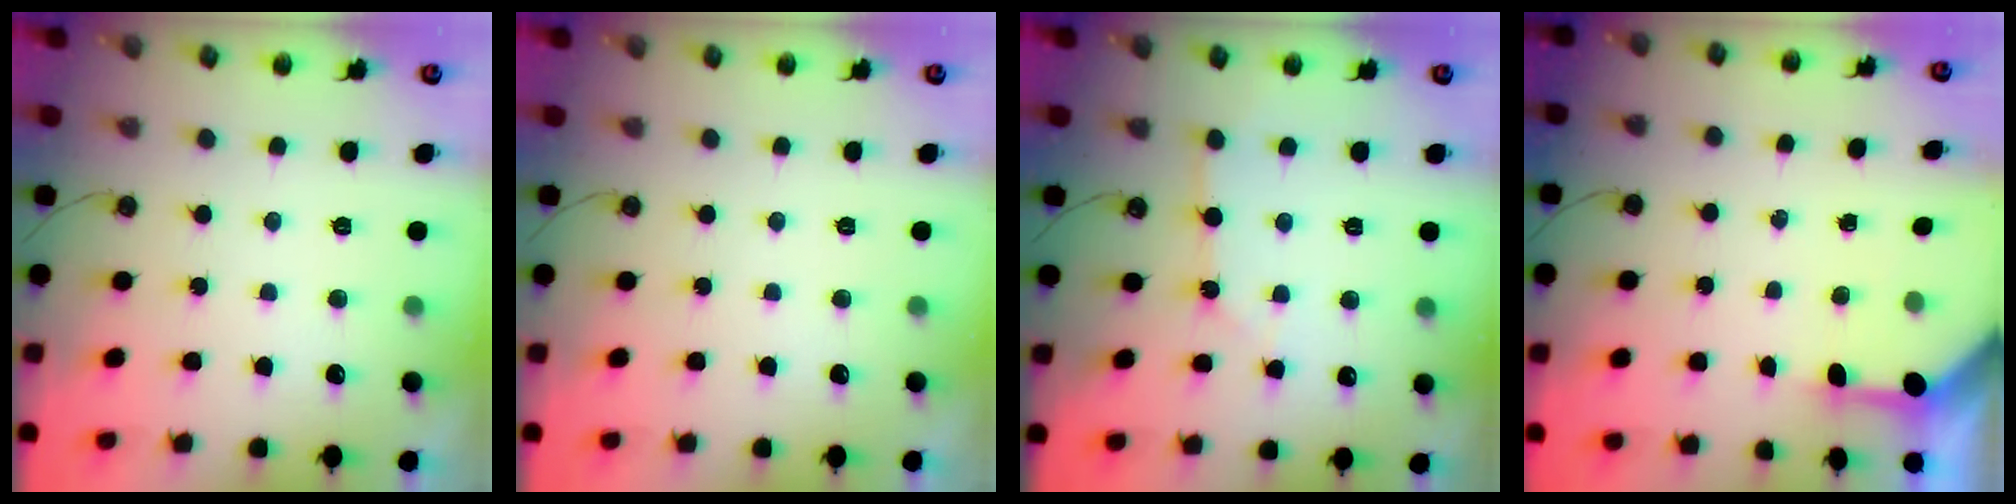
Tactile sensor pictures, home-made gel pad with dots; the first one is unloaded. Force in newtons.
{"total": 0.0}
{"total": 3.6, "press": 3.6, "slide": 0.5}
{"total": 3.3, "press": 3.2, "slide": 0.3}